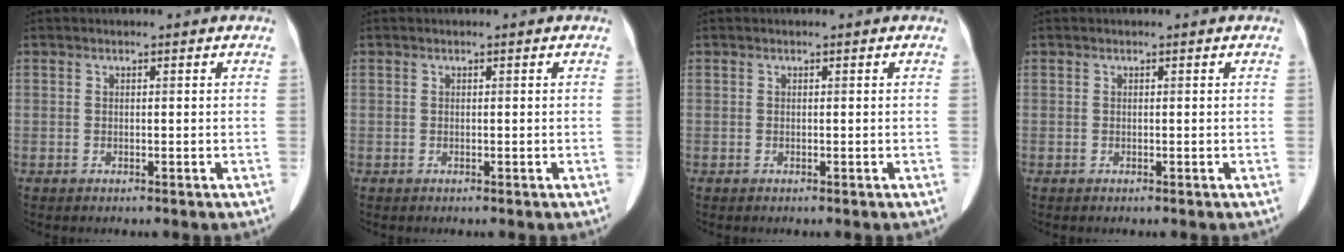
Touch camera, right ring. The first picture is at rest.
{"total": 0.0}
{"total": 0.0}
{"total": 0.0}